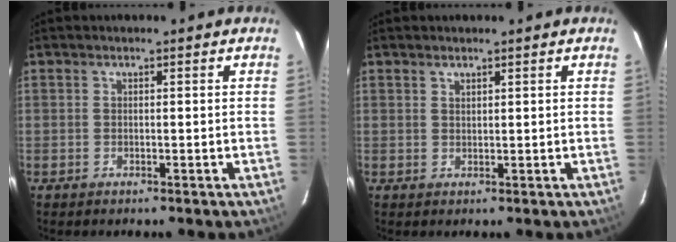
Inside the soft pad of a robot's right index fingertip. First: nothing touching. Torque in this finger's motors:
{"motor_torque": [-0.46, 0.25, -0.08, -0.01]}